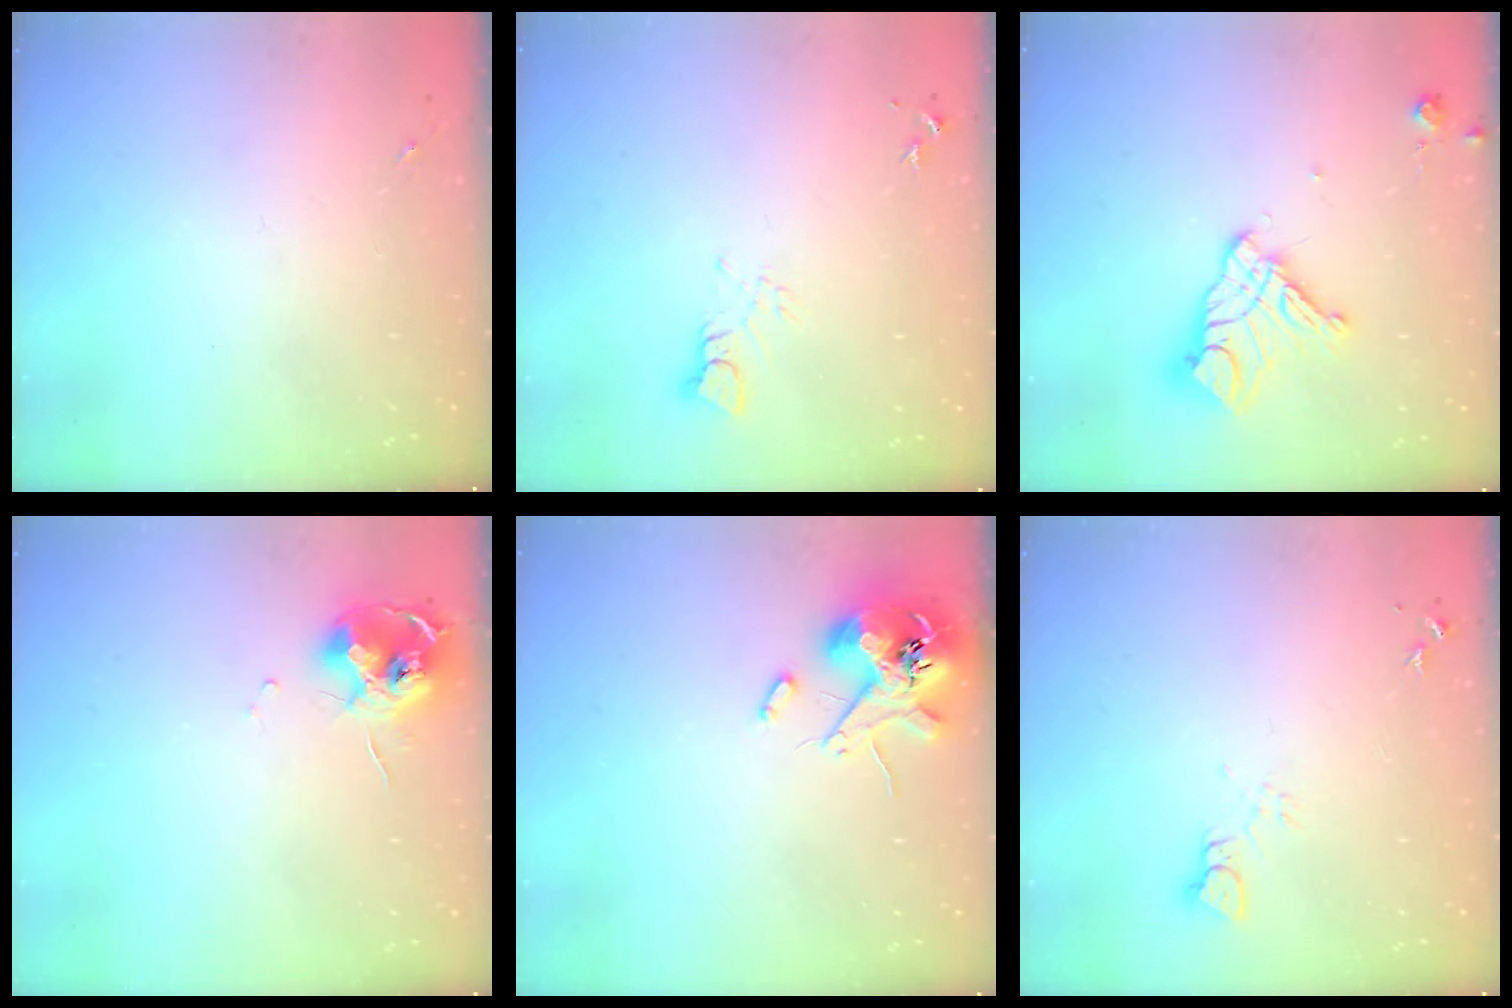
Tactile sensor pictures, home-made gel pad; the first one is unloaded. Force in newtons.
{"total": 3.2, "press": 3.2, "slide": 0.3}
{"total": 14.6, "press": 14.5, "slide": 1.4}
{"total": 12.1, "press": 12.0, "slide": 1.2}
{"total": 11.8, "press": 11.6, "slide": 1.8}
{"total": 3.2, "press": 3.2, "slide": 0.1}